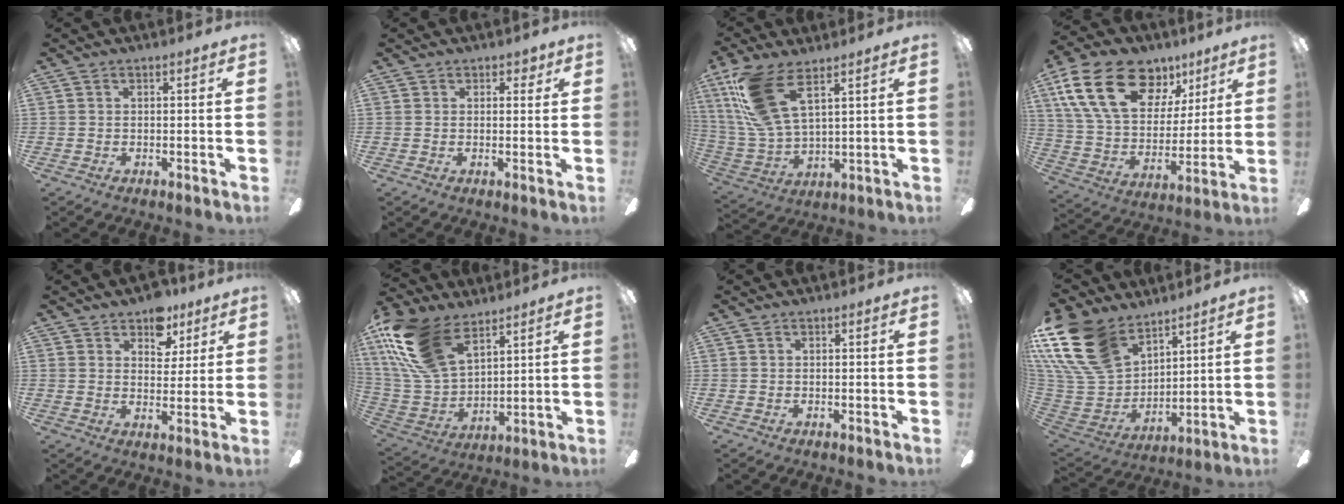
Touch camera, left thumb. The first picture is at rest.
{"total": 2.1, "force": [1.3, 1.5, 0.9], "torque": [-0.001, 0.000, 0.019]}
{"total": 16.0, "force": [8.9, 6.1, 11.9], "torque": [-0.269, -0.030, 0.159]}
{"total": 23.9, "force": [11.9, 14.8, 14.5], "torque": [-0.266, -0.045, 0.212]}
{"total": 8.0, "force": [5.4, 5.1, 2.8], "torque": [-0.027, -0.024, 0.094]}
{"total": 21.4, "force": [12.6, 11.8, 12.8], "torque": [-0.300, -0.052, 0.233]}
{"total": 0.0}
{"total": 22.7, "force": [13.1, 14.1, 12.0], "torque": [-0.292, -0.065, 0.246]}